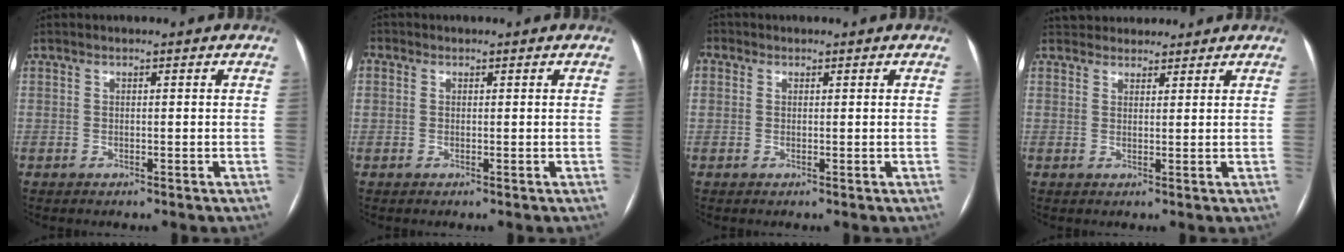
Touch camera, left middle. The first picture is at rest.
{"total": 1.1, "force": [0.3, 1.0, 0.4], "torque": [-0.013, 0.004, 0.008]}
{"total": 2.0, "force": [0.7, 1.8, 0.6], "torque": [-0.019, 0.009, 0.015]}
{"total": 6.6, "force": [6.0, 2.6, 1.1], "torque": [-0.002, 0.030, 0.085]}